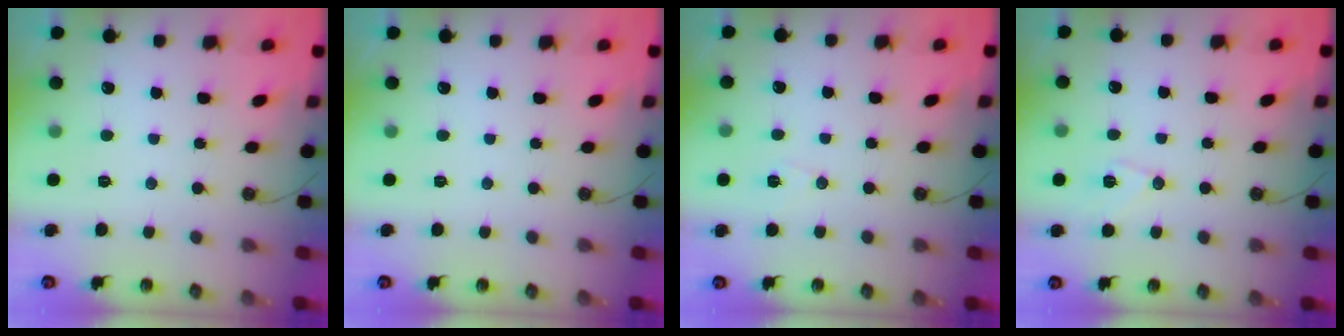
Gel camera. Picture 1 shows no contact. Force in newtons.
{"total": 0.0}
{"total": 6.3, "press": 4.6, "slide": 4.2}
{"total": 7.7, "press": 7.7, "slide": 1.1}